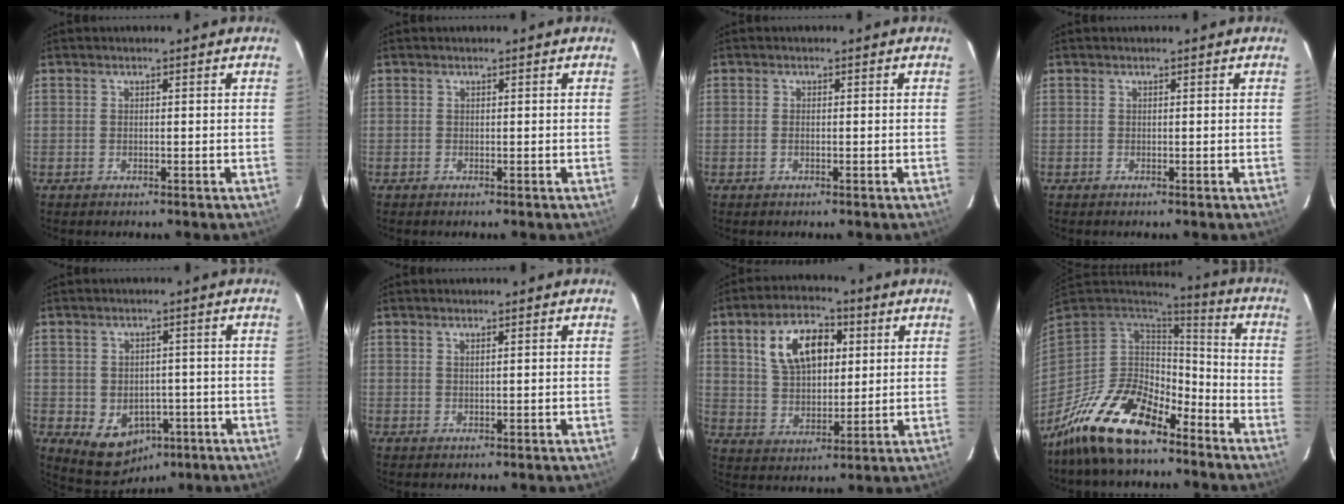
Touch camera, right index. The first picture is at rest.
{"total": 0.0}
{"total": 0.7, "force": [-0.2, 0.3, 0.6], "torque": [-0.014, -0.001, -0.005]}
{"total": 0.0}
{"total": 8.0, "force": [-3.3, 6.6, 3.1], "torque": [-0.063, 0.009, -0.021]}
{"total": 0.7, "force": [0.5, -0.1, 0.5], "torque": [-0.008, 0.000, 0.009]}
{"total": 12.7, "force": [4.4, 7.3, 9.5], "torque": [-0.174, 0.025, 0.083]}
{"total": 18.8, "force": [-12.9, 7.8, 11.2], "torque": [-0.231, -0.022, -0.233]}